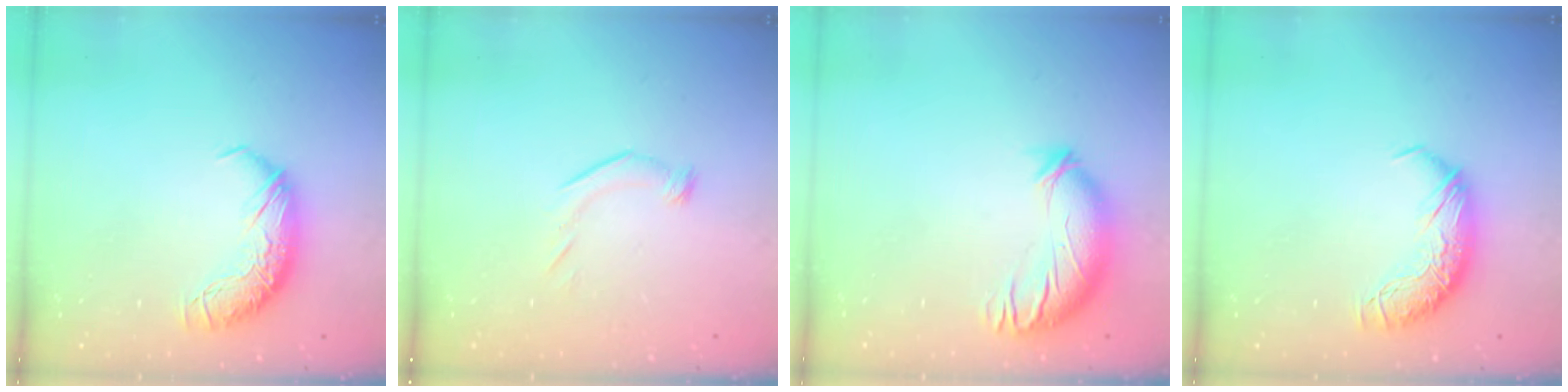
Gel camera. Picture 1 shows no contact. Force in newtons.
{"total": 5.1, "press": 4.9, "slide": 1.6}
{"total": 3.6, "press": 2.6, "slide": 2.4}
{"total": 0.0}